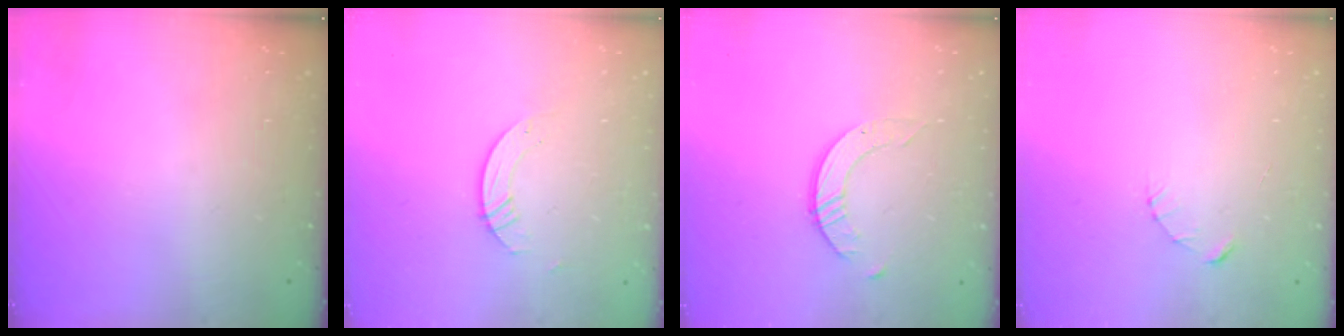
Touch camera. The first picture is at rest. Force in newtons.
{"total": 2.2, "press": 2.2, "slide": 0.2}
{"total": 1.6, "press": 1.6, "slide": 0.2}
{"total": 2.3, "press": 2.3, "slide": 0.3}